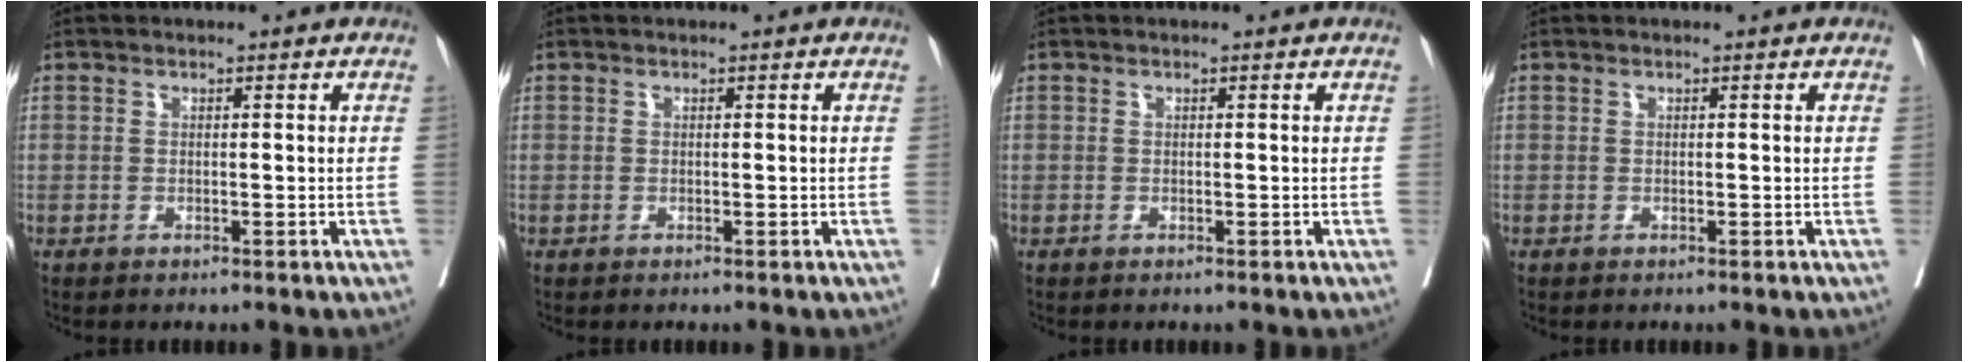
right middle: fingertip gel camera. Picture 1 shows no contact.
{"total": 0.0}
{"total": 0.0}
{"total": 0.0}